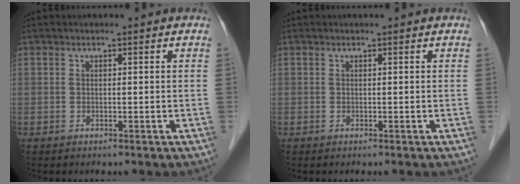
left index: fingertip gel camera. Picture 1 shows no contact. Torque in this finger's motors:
{"motor_torque": [0.00, 0.00, 0.00, 0.00]}